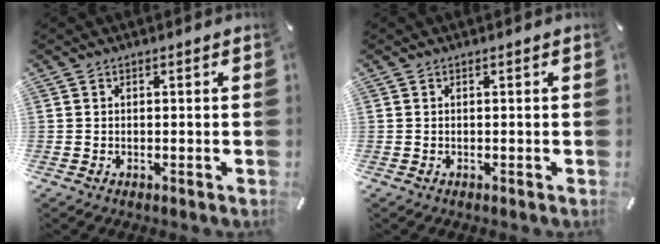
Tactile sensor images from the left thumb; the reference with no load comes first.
{"total": 0.0}